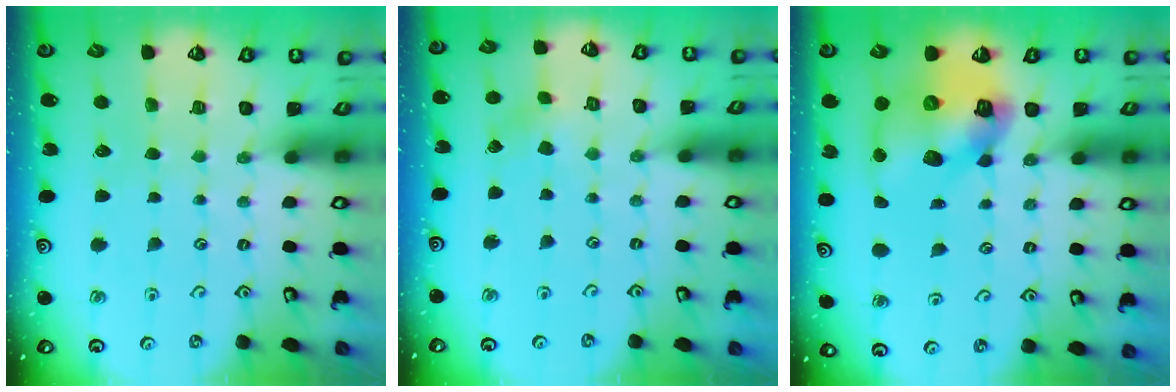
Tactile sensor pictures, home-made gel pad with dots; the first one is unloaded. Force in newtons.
{"total": 2.9, "press": 2.9, "slide": 0.2}
{"total": 14.9, "press": 14.7, "slide": 2.2}